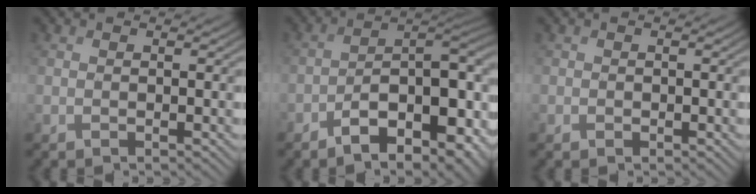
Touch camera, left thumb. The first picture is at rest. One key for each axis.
{"total": 14.0, "fx": -6.8, "fy": 6.0, "fz": 10.7, "tx": -0.146, "ty": -0.015, "tz": -0.108}
{"total": 0.9, "fx": -0.1, "fy": 0.9, "fz": 0.0, "tx": 0.004, "ty": -0.005, "tz": -0.006}